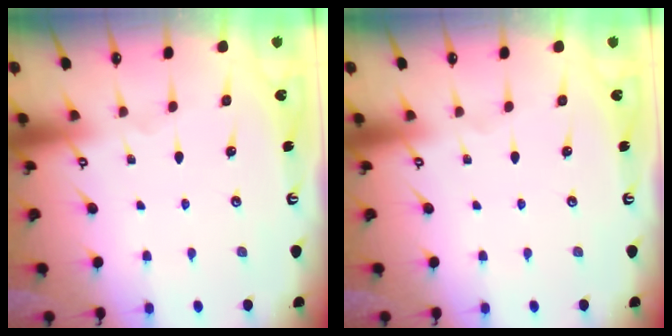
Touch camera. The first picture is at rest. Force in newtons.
{"total": 0.0}